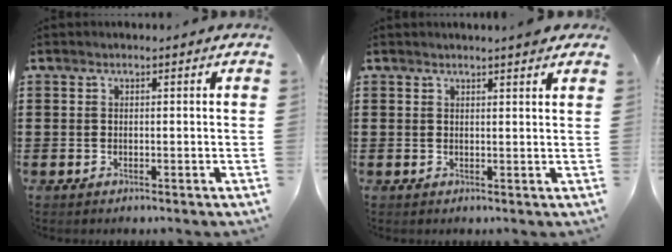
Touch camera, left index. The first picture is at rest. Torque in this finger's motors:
{"motor_torque": [2.14, 0.00, 0.03, -0.04]}